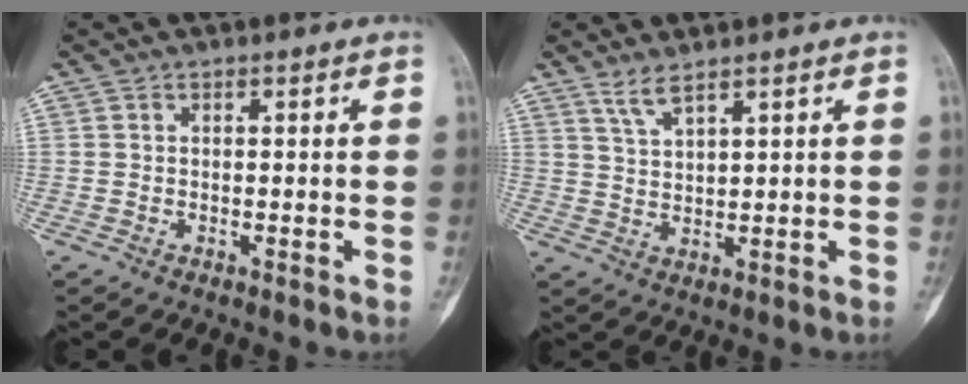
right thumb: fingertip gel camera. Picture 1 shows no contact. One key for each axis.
{"total": 3.6, "fx": 2.8, "fy": 0.5, "fz": 2.2, "tx": -0.049, "ty": -0.023, "tz": 0.064}